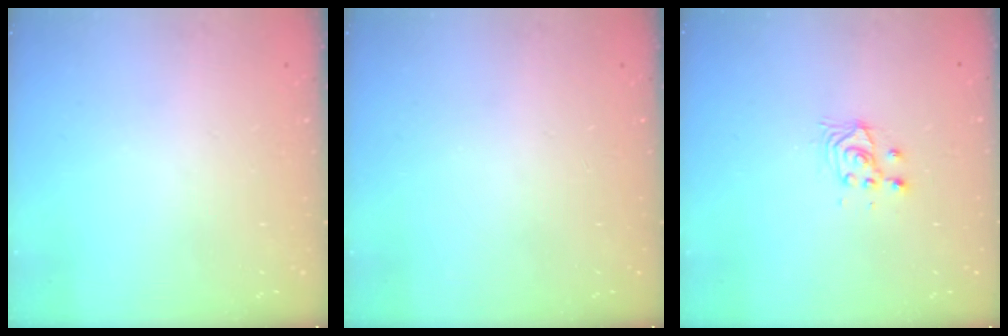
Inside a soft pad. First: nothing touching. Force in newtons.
{"total": 0.0}
{"total": 4.6, "press": 4.6, "slide": 0.4}